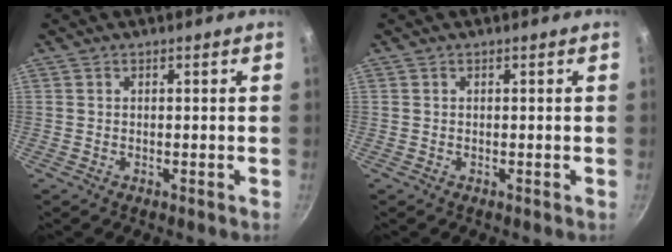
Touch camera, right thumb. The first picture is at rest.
{"total": 0.0}